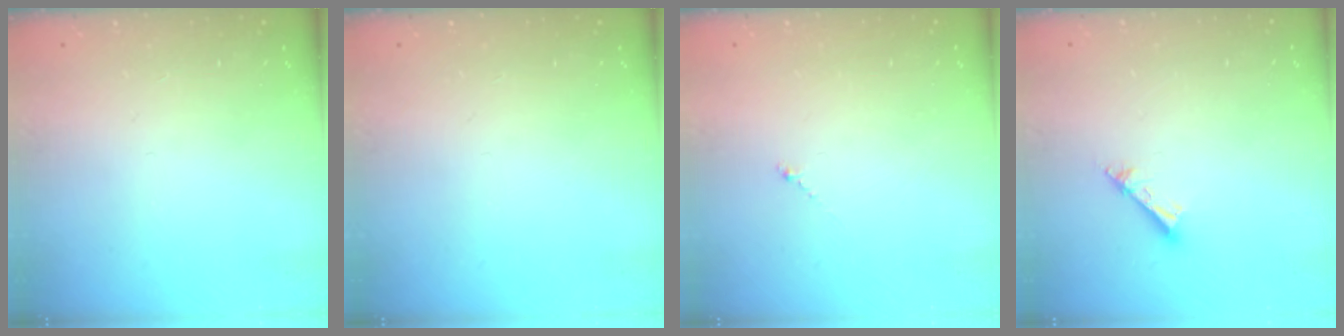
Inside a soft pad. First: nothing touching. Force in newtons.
{"total": 0.0}
{"total": 0.7, "press": 0.6, "slide": 0.4}
{"total": 3.2, "press": 3.2, "slide": 0.2}